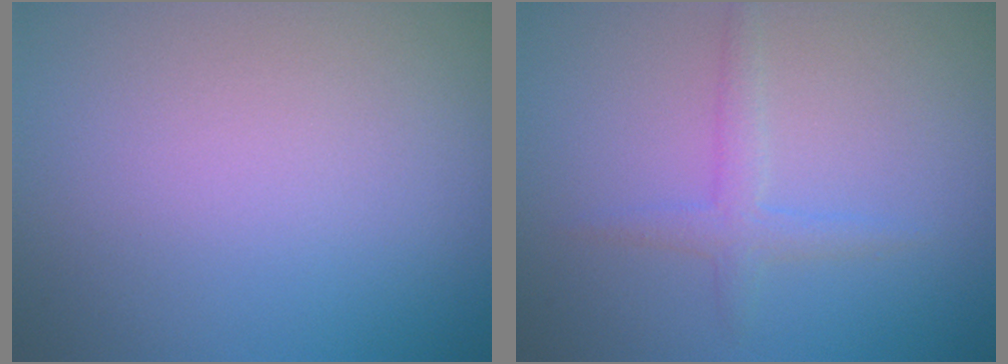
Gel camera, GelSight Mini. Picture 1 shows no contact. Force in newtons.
{"total": 1.9, "press": 1.9, "slide": 0.2}